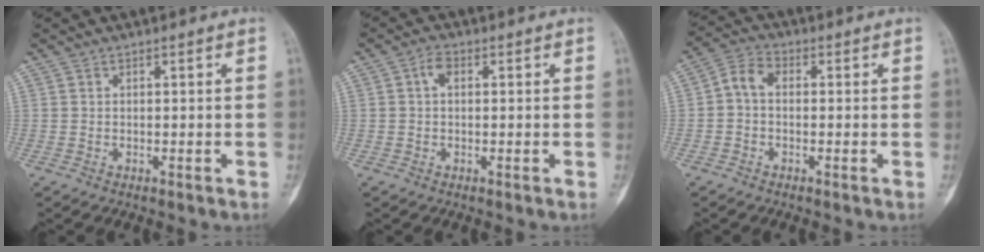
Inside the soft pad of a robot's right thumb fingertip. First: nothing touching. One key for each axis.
{"total": 2.5, "fx": 0.4, "fy": 1.6, "fz": 1.8, "tx": -0.028, "ty": 0.009, "tz": 0.003}
{"total": 4.7, "fx": -0.3, "fy": 3.2, "fz": 3.4, "tx": -0.059, "ty": 0.016, "tz": -0.018}